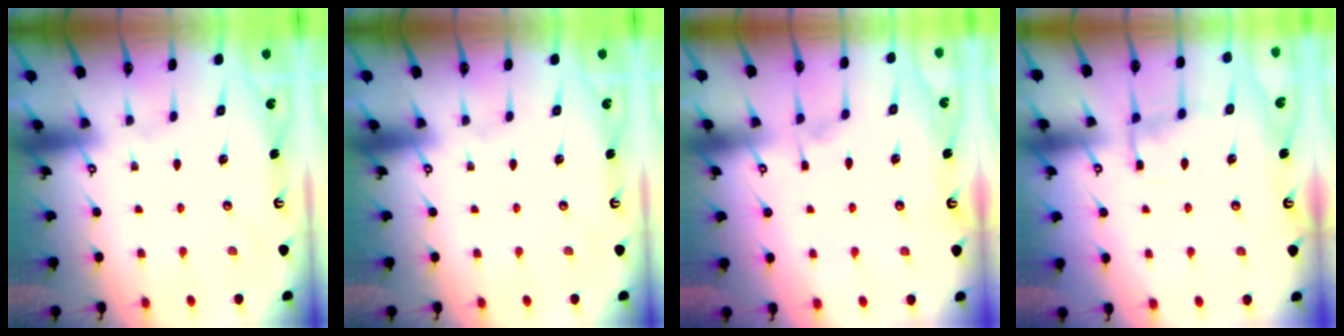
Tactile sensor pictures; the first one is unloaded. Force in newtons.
{"total": 0.0}
{"total": 3.9, "press": 3.9, "slide": 0.6}
{"total": 9.7, "press": 9.7, "slide": 1.0}